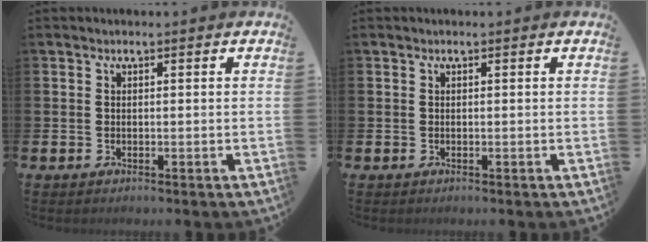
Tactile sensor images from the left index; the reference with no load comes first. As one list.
[{"total": 0.0}]